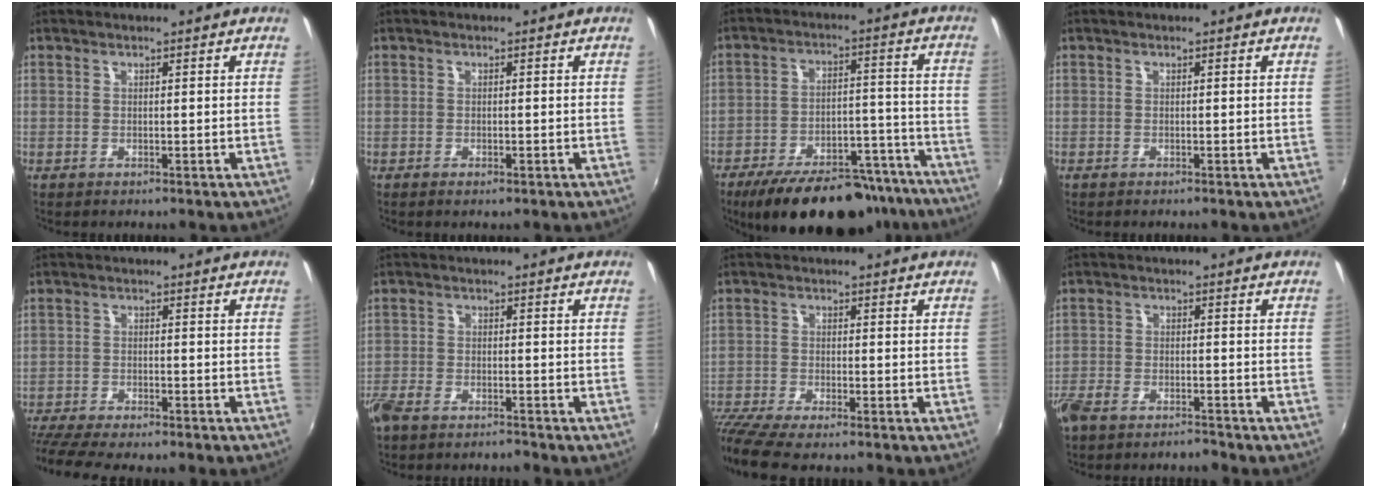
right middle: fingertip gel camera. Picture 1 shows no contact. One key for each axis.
{"total": 1.1, "fx": -0.8, "fy": 0.5, "fz": 0.6, "tx": -0.012, "ty": -0.005, "tz": -0.013}
{"total": 23.6, "fx": -19.0, "fy": 8.8, "fz": 10.8, "tx": -0.184, "ty": 0.008, "tz": -0.249}
{"total": 0.0}
{"total": 10.5, "fx": -9.1, "fy": 1.5, "fz": 5.0, "tx": -0.126, "ty": -0.037, "tz": -0.153}
{"total": 6.7, "fx": -5.7, "fy": 2.2, "fz": 2.7, "tx": -0.084, "ty": -0.022, "tz": -0.107}
{"total": 8.6, "fx": -7.4, "fy": 1.1, "fz": 4.3, "tx": -0.113, "ty": -0.039, "tz": -0.134}
{"total": 7.6, "fx": -6.5, "fy": 2.5, "fz": 2.9, "tx": -0.089, "ty": -0.020, "tz": -0.118}